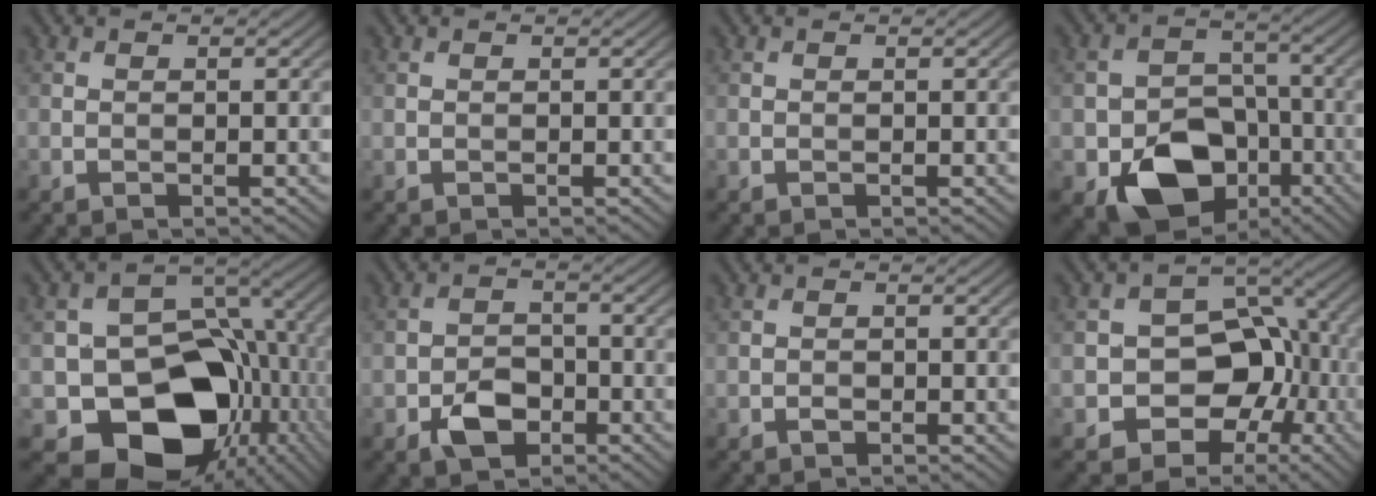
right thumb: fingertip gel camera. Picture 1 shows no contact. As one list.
[{"total": 0.0}, {"total": 0.0}, {"total": 12.4, "force": [-5.9, 8.7, 6.6], "torque": [-0.119, -0.036, -0.099]}, {"total": 16.4, "force": [-4.8, 12.3, 9.7], "torque": [-0.142, -0.041, -0.072]}, {"total": 4.7, "force": [-2.5, 3.0, 2.6], "torque": [-0.045, -0.004, -0.052]}, {"total": 0.7, "force": [-0.5, 0.4, 0.3], "torque": [-0.005, -0.003, -0.009]}, {"total": 11.0, "force": [-2.8, 8.6, 6.3], "torque": [-0.086, -0.012, -0.062]}]